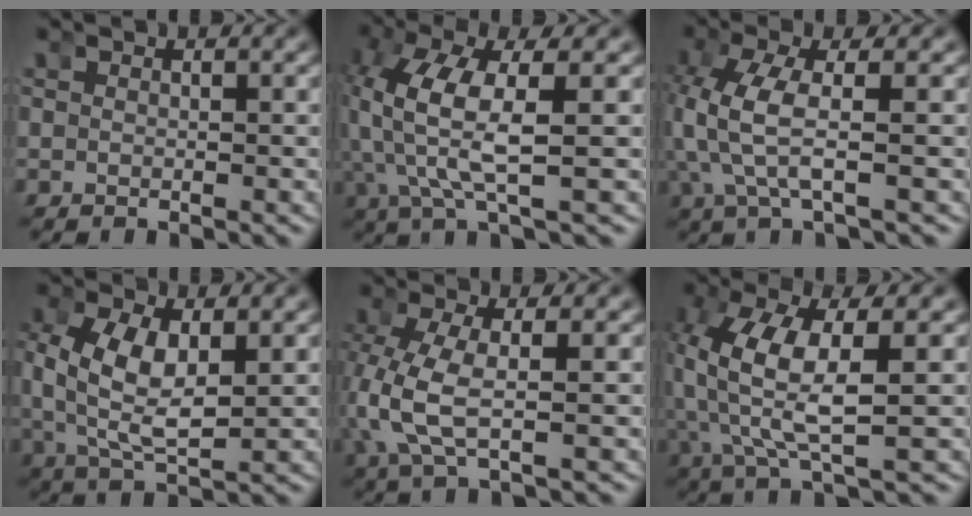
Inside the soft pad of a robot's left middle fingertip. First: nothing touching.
{"total": 6.1, "force": [0.2, 2.6, 5.5], "torque": [-0.139, -0.016, 0.007]}
{"total": 4.2, "force": [0.2, 1.4, 3.9], "torque": [-0.112, -0.015, 0.010]}
{"total": 6.2, "force": [0.2, 3.7, 5.0], "torque": [-0.123, -0.022, 0.016]}
{"total": 3.9, "force": [-0.2, 1.7, 3.5], "torque": [-0.114, -0.018, 0.008]}
{"total": 6.4, "force": [0.8, 2.7, 5.8], "torque": [-0.135, -0.008, 0.015]}